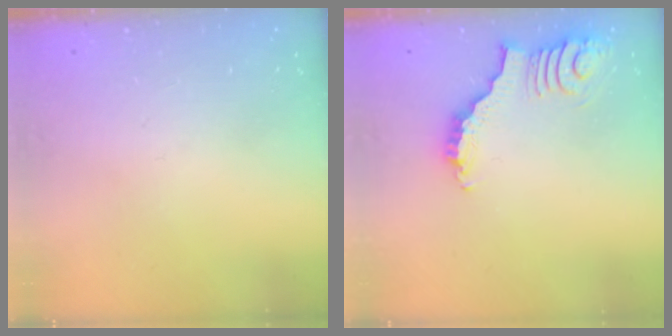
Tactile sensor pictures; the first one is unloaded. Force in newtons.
{"total": 3.7, "press": 3.6, "slide": 0.7}